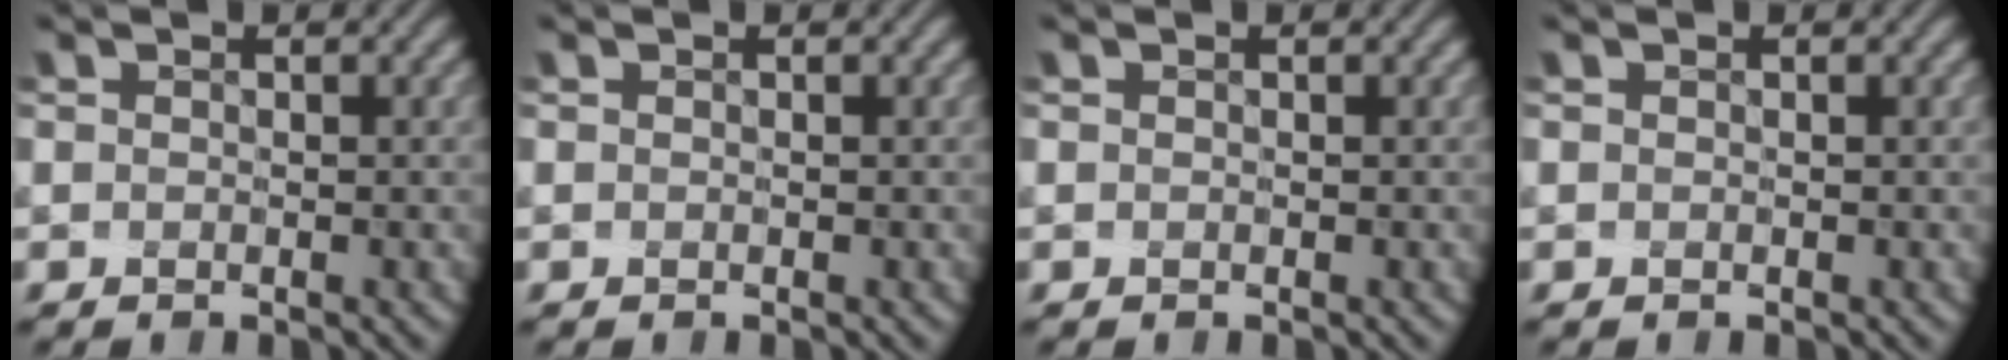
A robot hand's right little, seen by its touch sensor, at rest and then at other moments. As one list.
[{"total": 0.0}, {"total": 0.0}, {"total": 0.0}]